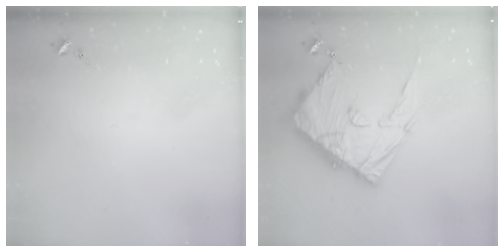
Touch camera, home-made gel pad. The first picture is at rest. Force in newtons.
{"total": 18.0, "press": 17.9, "slide": 1.6}